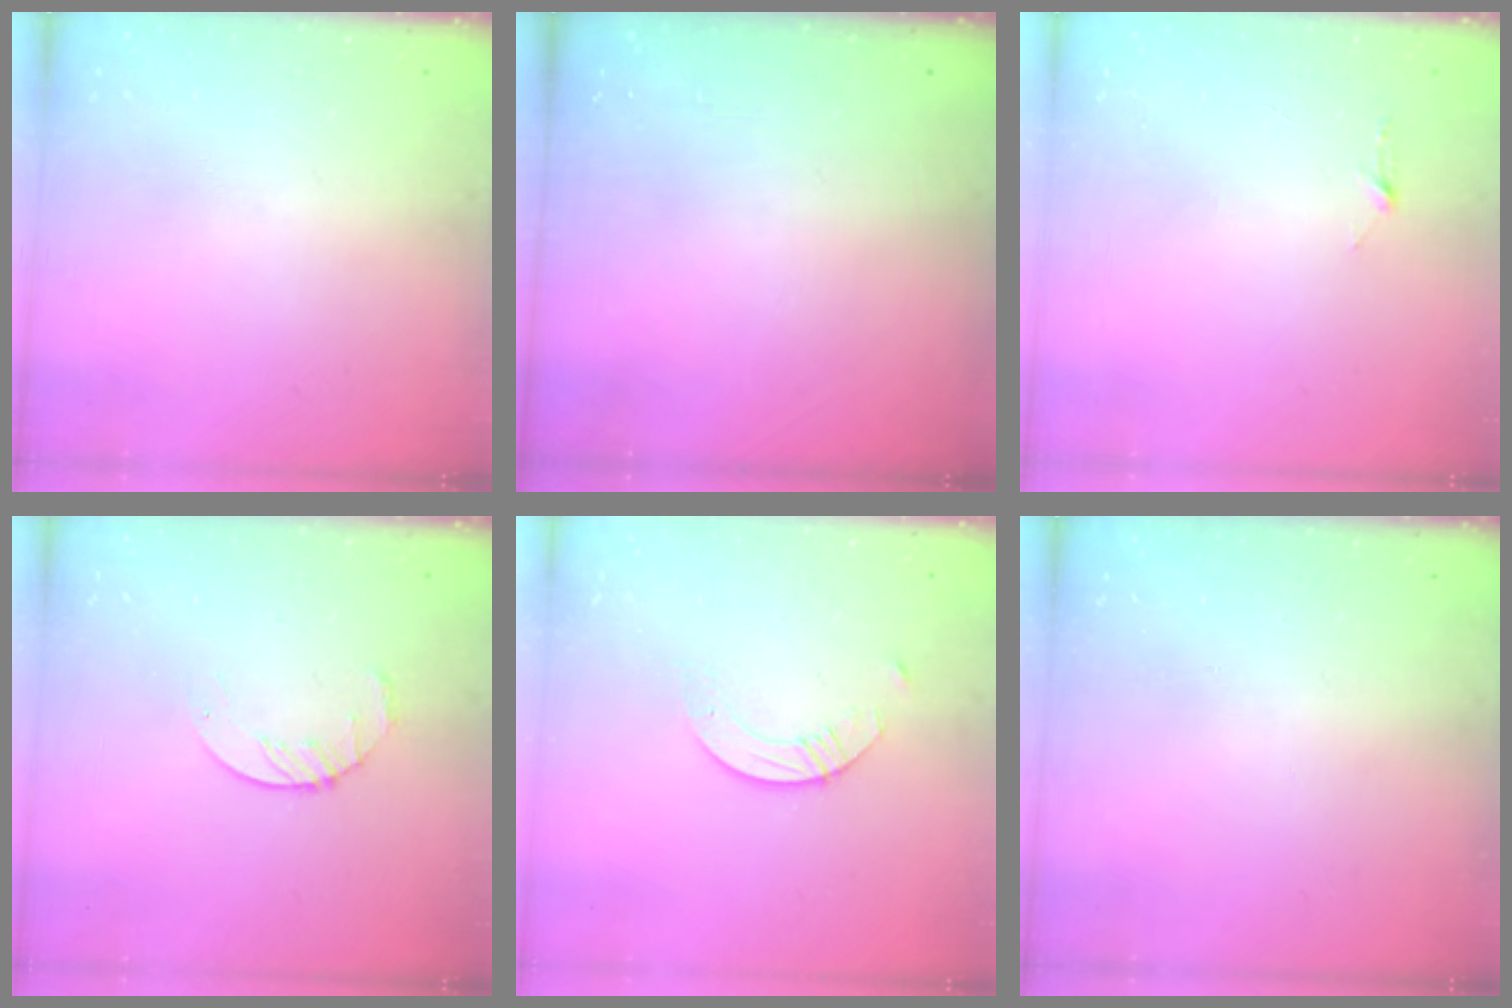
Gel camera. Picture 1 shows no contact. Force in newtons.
{"total": 0.0}
{"total": 2.9, "press": 2.9, "slide": 0.3}
{"total": 3.8, "press": 3.8, "slide": 0.4}
{"total": 5.4, "press": 5.4, "slide": 0.5}
{"total": 0.0}